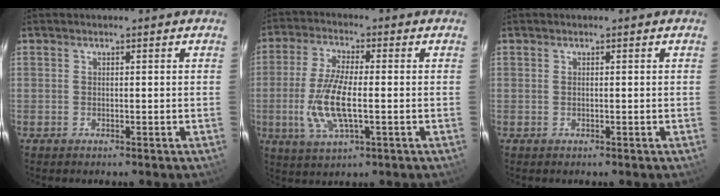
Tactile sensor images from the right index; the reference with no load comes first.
{"total": 10.5, "force": [-1.9, 3.3, 9.8], "torque": [-0.205, -0.008, -0.037]}
{"total": 0.0}